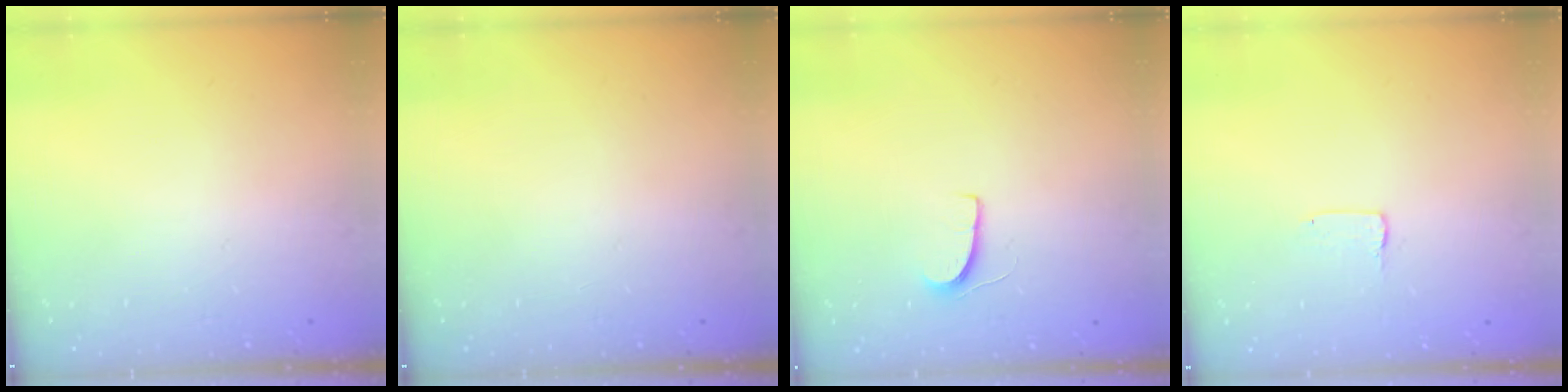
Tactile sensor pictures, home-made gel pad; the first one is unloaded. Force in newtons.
{"total": 0.0}
{"total": 5.1, "press": 5.0, "slide": 0.5}
{"total": 1.0, "press": 1.0, "slide": 0.1}